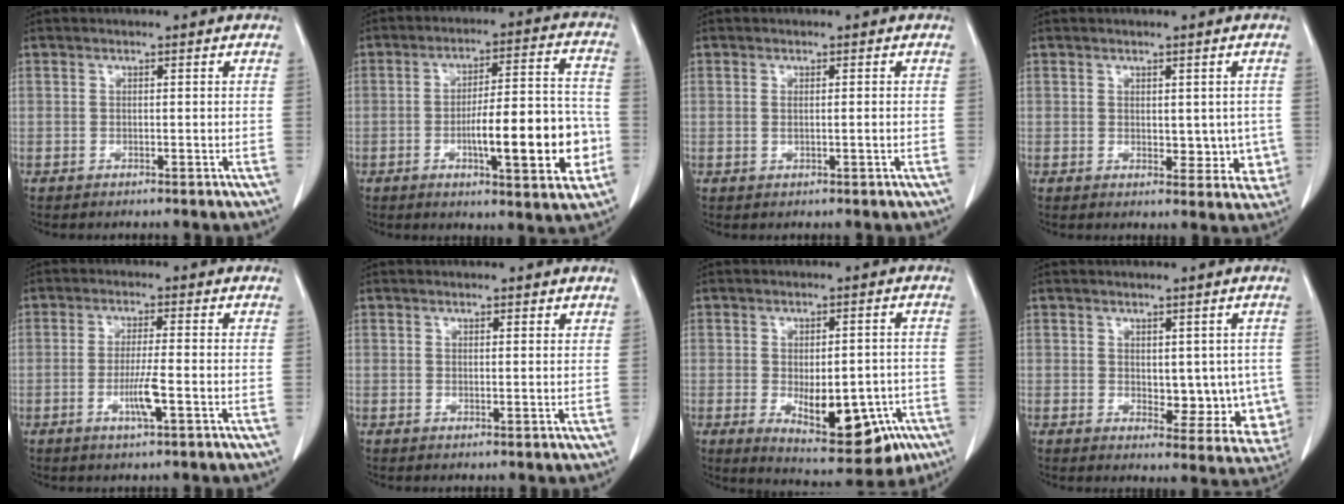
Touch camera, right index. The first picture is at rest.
{"total": 15.2, "force": [-3.9, 3.2, 14.3], "torque": [-0.210, 0.015, -0.055]}
{"total": 1.2, "force": [-0.1, 0.0, 1.2], "torque": [-0.027, -0.003, 0.001]}
{"total": 5.0, "force": [0.0, 3.1, 4.0], "torque": [-0.028, -0.004, 0.005]}
{"total": 4.8, "force": [-1.6, 0.0, 4.6], "torque": [-0.087, -0.009, -0.029]}
{"total": 1.6, "force": [1.3, 0.3, 0.8], "torque": [-0.013, -0.003, 0.019]}
{"total": 12.8, "force": [-4.6, 5.8, 10.4], "torque": [-0.133, 0.000, -0.049]}
{"total": 8.6, "force": [0.1, 4.8, 7.1], "torque": [-0.073, -0.008, 0.014]}